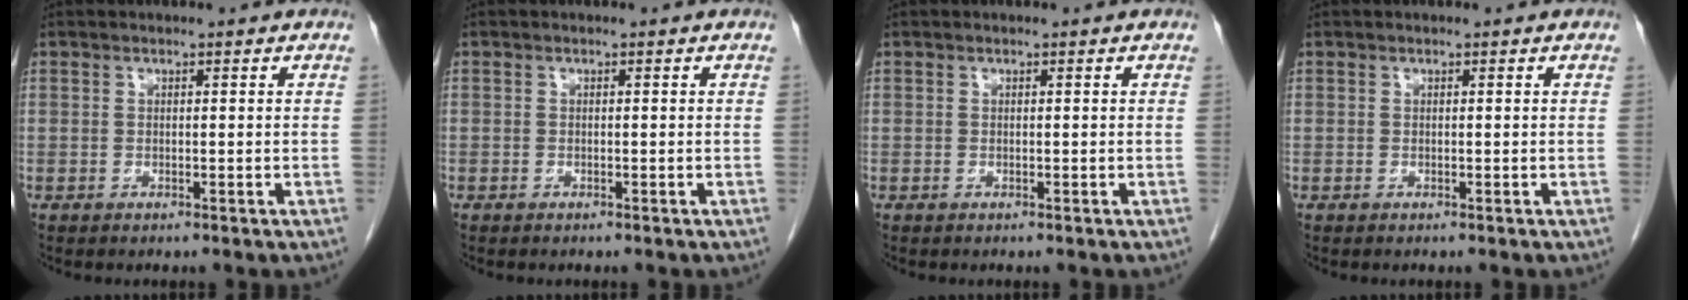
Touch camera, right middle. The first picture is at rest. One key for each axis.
{"total": 0.0}
{"total": 0.0}
{"total": 0.0}